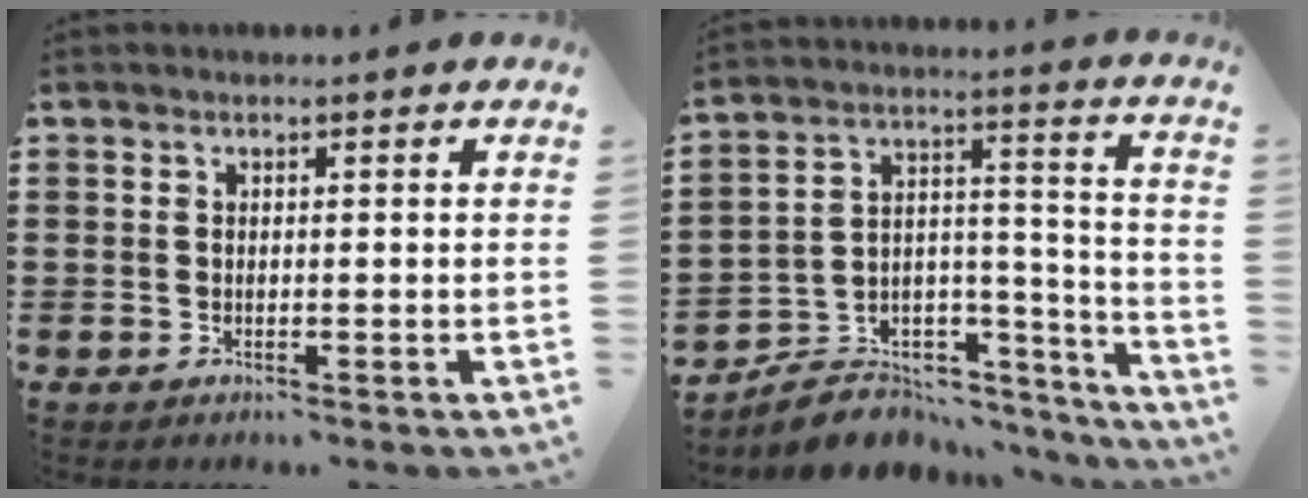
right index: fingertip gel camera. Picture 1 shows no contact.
{"total": 6.5, "force": [-5.6, 3.2, 0.8], "torque": [-0.014, 0.005, -0.102]}